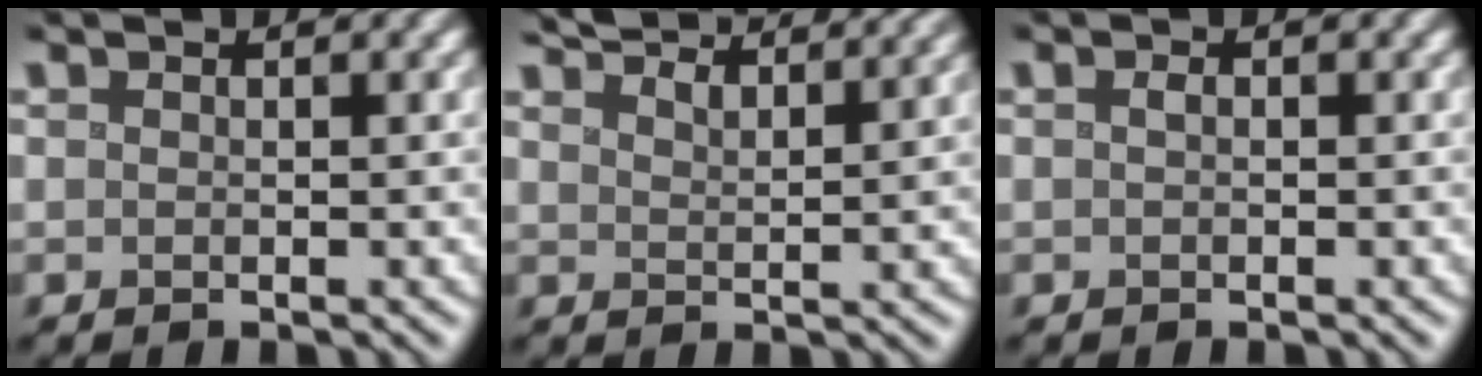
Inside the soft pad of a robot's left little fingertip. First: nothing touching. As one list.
[{"total": 6.9, "force": [6.1, 1.4, 2.8], "torque": [-0.034, 0.022, 0.071]}, {"total": 0.6, "force": [0.0, 0.3, 0.6], "torque": [-0.013, 0.003, 0.001]}]